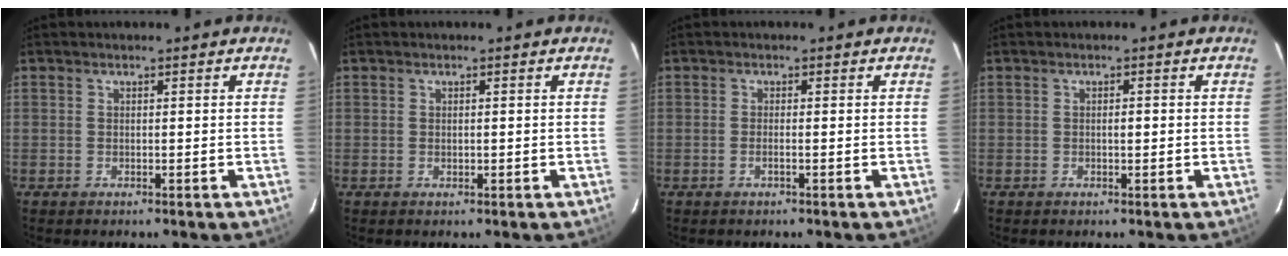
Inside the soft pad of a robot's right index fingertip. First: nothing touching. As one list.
[{"total": 0.6, "force": [0.1, 0.3, 0.5], "torque": [-0.008, 0.000, 0.003]}, {"total": 1.0, "force": [-0.4, -0.2, 0.9], "torque": [-0.016, 0.001, -0.008]}, {"total": 1.0, "force": [-0.1, 0.4, 0.8], "torque": [-0.012, 0.002, -0.001]}]